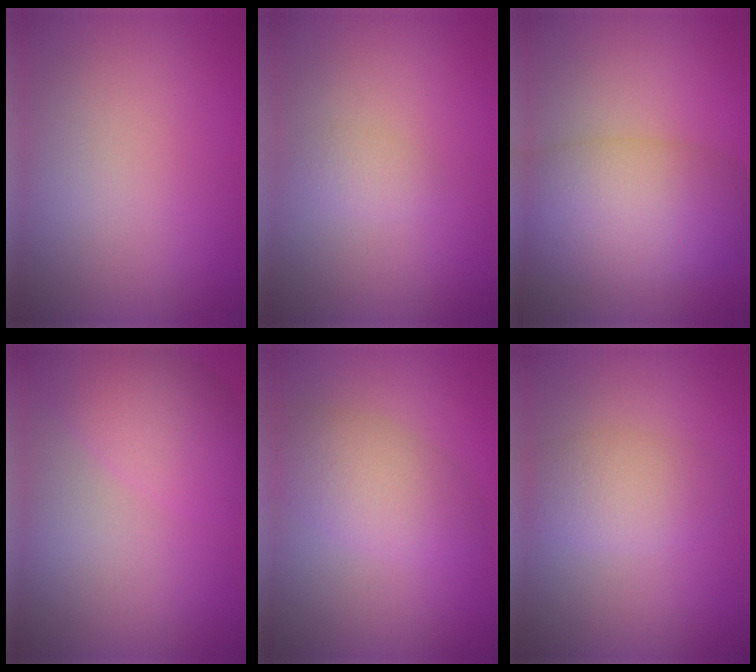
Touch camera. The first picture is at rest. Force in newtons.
{"total": 1.0, "press": 1.0, "slide": 0.1}
{"total": 7.5, "press": 7.5, "slide": 0.3}
{"total": 4.6, "press": 4.6, "slide": 0.3}
{"total": 4.0, "press": 4.0, "slide": 0.2}
{"total": 2.9, "press": 2.9, "slide": 0.1}